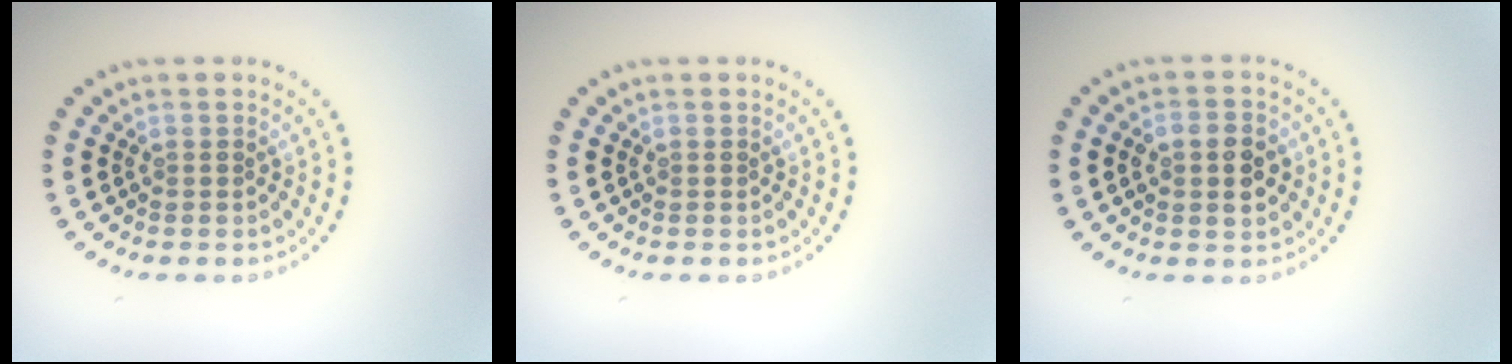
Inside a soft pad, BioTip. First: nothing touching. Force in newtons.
{"total": 0.0}
{"total": 3.8, "press": 3.8, "slide": 0.1}